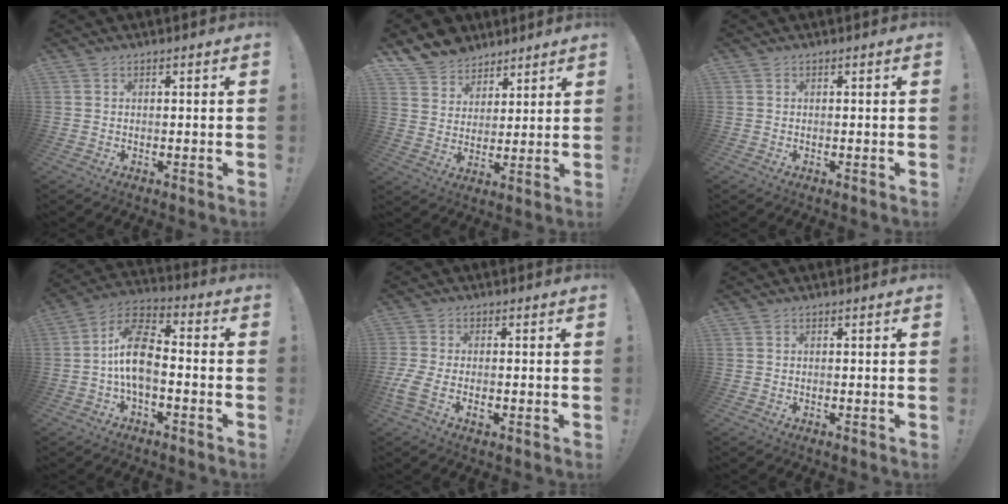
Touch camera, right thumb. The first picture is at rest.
{"total": 8.7, "force": [6.8, 5.5, 0.5], "torque": [-0.018, -0.057, 0.136]}
{"total": 0.0}
{"total": 12.7, "force": [-2.0, 7.0, 10.4], "torque": [-0.204, 0.020, -0.034]}
{"total": 5.1, "force": [-1.8, 2.3, 4.2], "torque": [-0.096, -0.005, -0.032]}
{"total": 0.0}